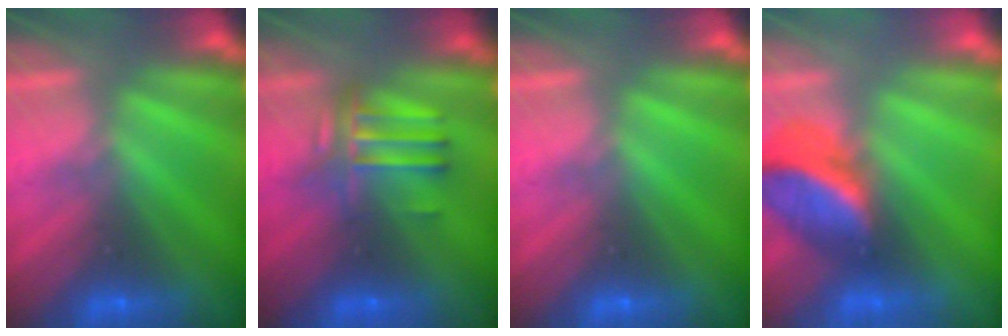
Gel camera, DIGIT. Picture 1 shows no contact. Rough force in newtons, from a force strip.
{"total": 4.6}
{"total": 0.0}
{"total": 2.6}